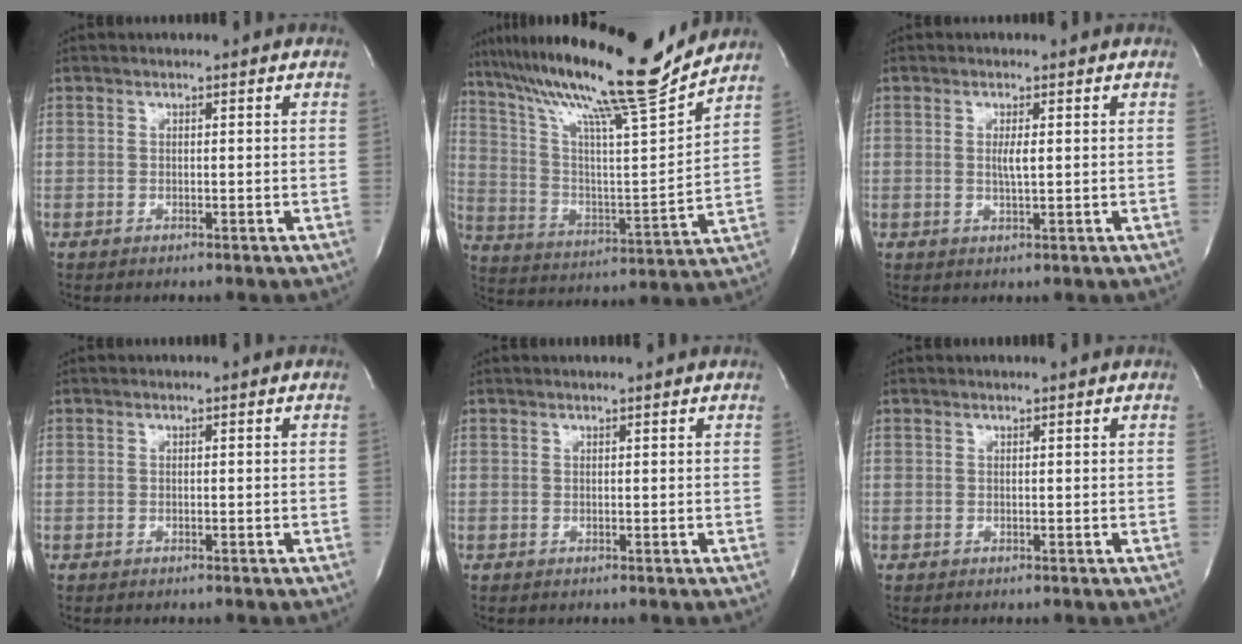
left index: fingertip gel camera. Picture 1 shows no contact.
{"total": 22.4, "force": [18.7, -0.7, 12.2], "torque": [-0.217, -0.026, 0.306]}
{"total": 2.0, "force": [0.2, 0.1, 2.0], "torque": [-0.042, -0.004, 0.003]}
{"total": 0.0}
{"total": 1.8, "force": [1.7, 0.0, 0.6], "torque": [-0.009, 0.010, 0.021]}
{"total": 1.1, "force": [1.0, 0.0, 0.3], "torque": [-0.007, 0.007, 0.016]}